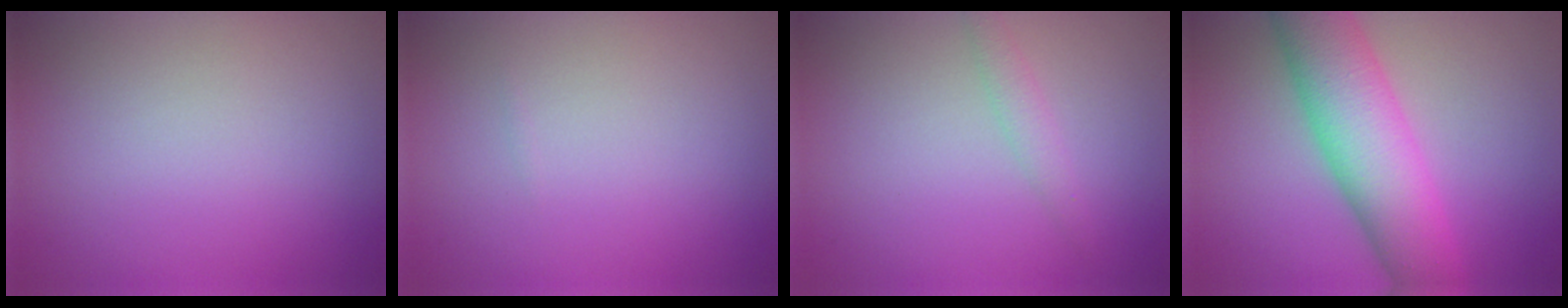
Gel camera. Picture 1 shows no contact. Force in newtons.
{"total": 0.0}
{"total": 1.4, "press": 1.4, "slide": 0.0}
{"total": 8.9, "press": 8.9, "slide": 0.4}